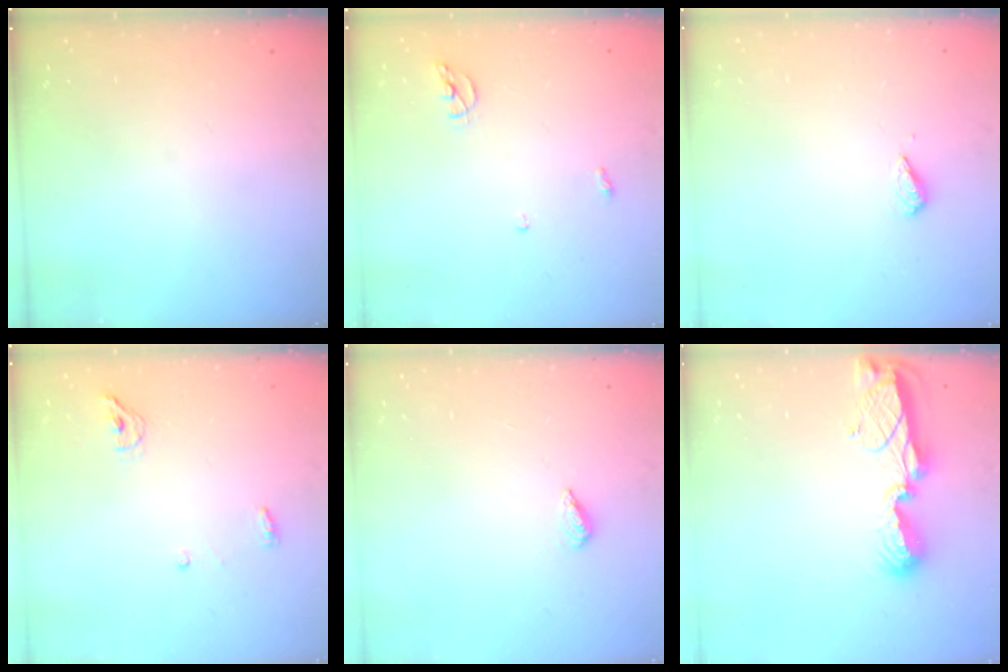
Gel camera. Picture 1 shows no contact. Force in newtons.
{"total": 5.5, "press": 5.5, "slide": 0.2}
{"total": 2.9, "press": 2.9, "slide": 0.4}
{"total": 4.4, "press": 4.3, "slide": 1.1}
{"total": 2.3, "press": 2.2, "slide": 0.8}
{"total": 8.1, "press": 8.1, "slide": 0.7}